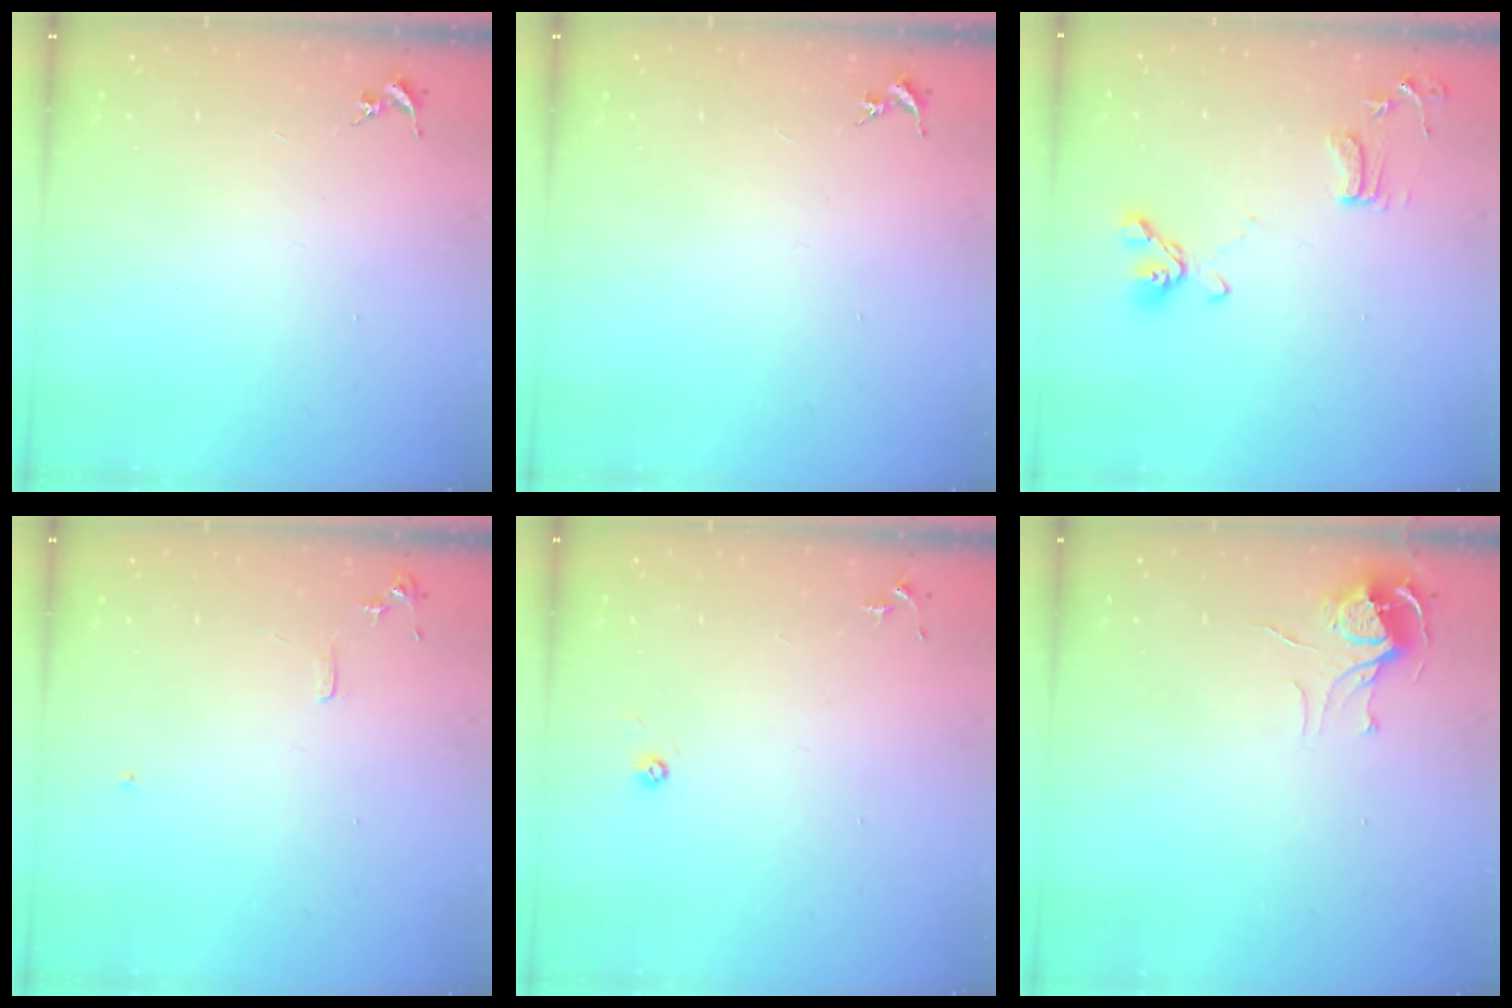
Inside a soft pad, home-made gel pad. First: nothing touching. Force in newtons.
{"total": 0.0}
{"total": 11.2, "press": 11.0, "slide": 2.0}
{"total": 6.0, "press": 6.0, "slide": 0.7}
{"total": 3.1, "press": 3.0, "slide": 0.8}
{"total": 7.0, "press": 7.0, "slide": 0.6}